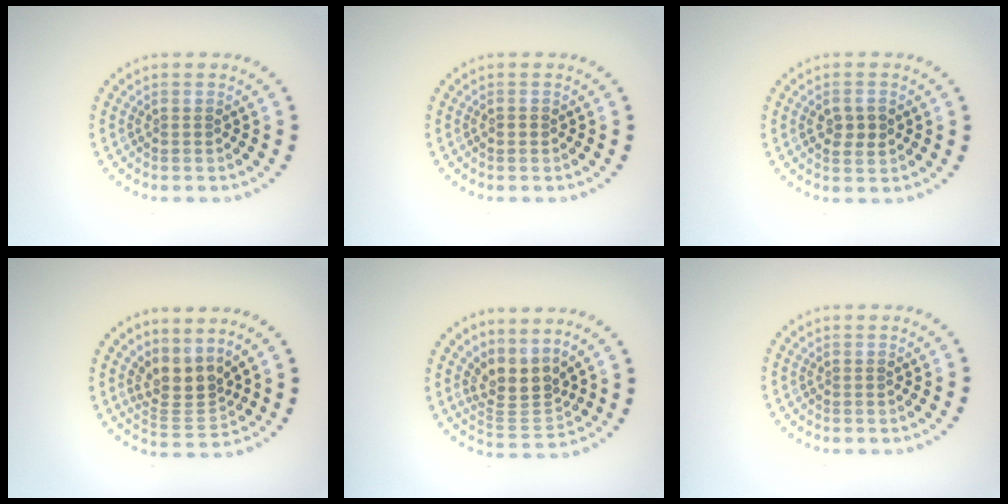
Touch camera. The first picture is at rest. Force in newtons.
{"total": 0.7, "press": 0.7, "slide": 0.1}
{"total": 2.3, "press": 2.3, "slide": 0.2}
{"total": 3.2, "press": 2.3, "slide": 2.1}
{"total": 3.4, "press": 2.5, "slide": 2.2}
{"total": 0.0}